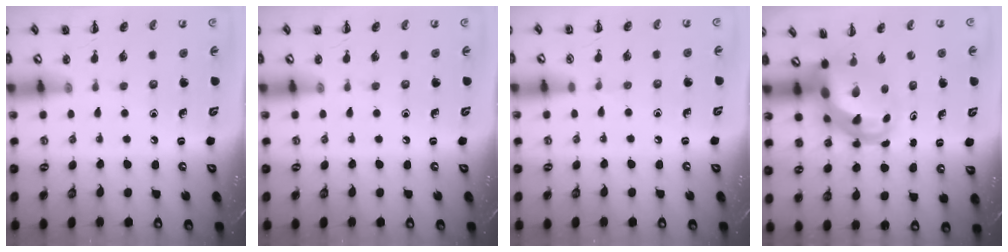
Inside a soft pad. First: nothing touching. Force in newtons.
{"total": 0.0}
{"total": 2.9, "press": 2.7, "slide": 1.1}
{"total": 5.7, "press": 5.5, "slide": 1.5}